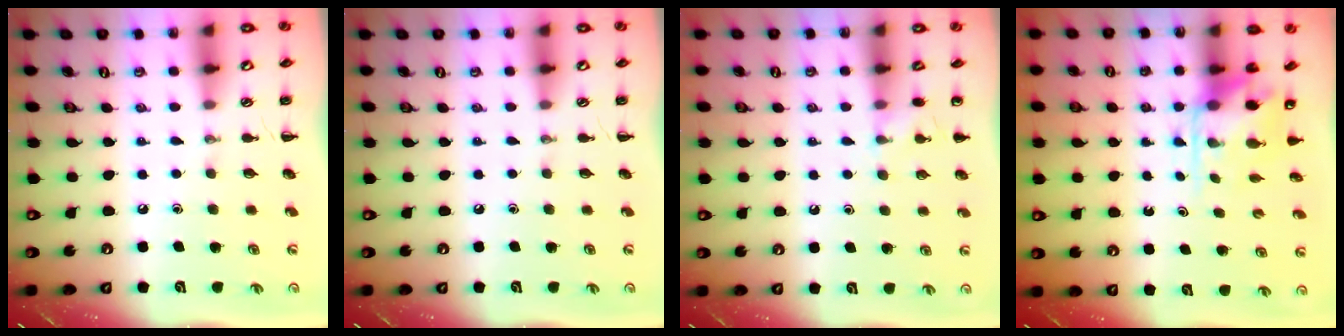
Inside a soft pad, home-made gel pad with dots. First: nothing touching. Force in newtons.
{"total": 0.0}
{"total": 5.0, "press": 4.8, "slide": 1.4}
{"total": 4.9, "press": 4.9, "slide": 0.6}